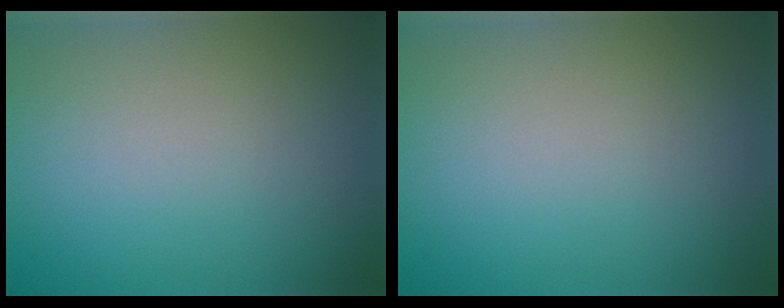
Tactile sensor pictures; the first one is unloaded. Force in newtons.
{"total": 0.0}